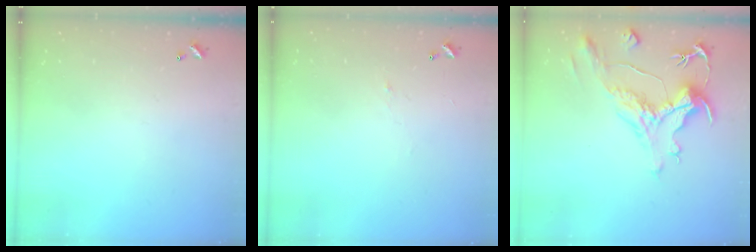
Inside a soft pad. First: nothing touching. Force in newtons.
{"total": 0.8, "press": 0.6, "slide": 0.6}
{"total": 1.9, "press": 0.9, "slide": 1.7}